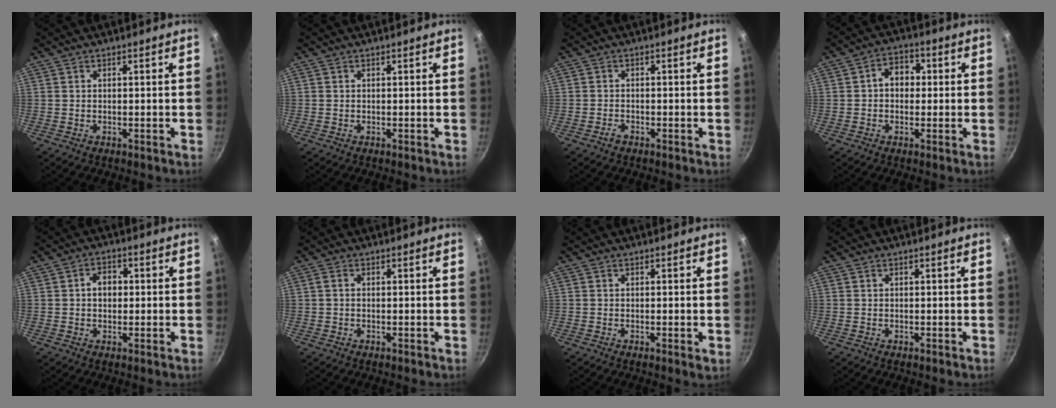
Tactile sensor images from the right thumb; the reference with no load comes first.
{"total": 0.0}
{"total": 1.4, "force": [-1.1, 0.7, 0.6], "torque": [-0.011, 0.009, -0.021]}
{"total": 5.7, "force": [0.4, 4.5, 3.5], "torque": [-0.020, 0.014, -0.005]}
{"total": 4.0, "force": [0.2, 3.1, 2.5], "torque": [-0.017, 0.009, -0.001]}
{"total": 1.0, "force": [0.0, 0.7, 0.7], "torque": [-0.014, 0.004, -0.001]}
{"total": 1.1, "force": [-0.2, 0.1, 1.1], "torque": [-0.017, -0.004, -0.005]}
{"total": 0.0}